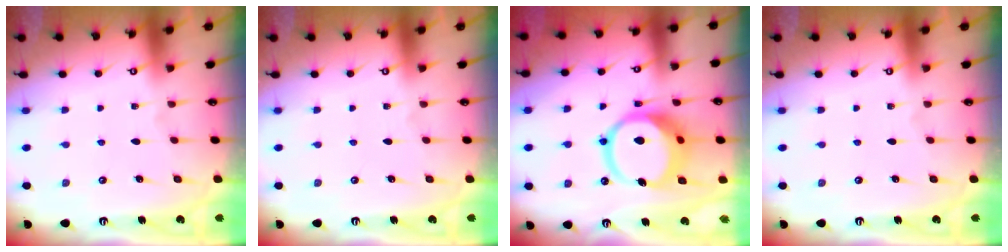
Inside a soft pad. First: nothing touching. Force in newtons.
{"total": 0.0}
{"total": 14.8, "press": 14.6, "slide": 2.0}
{"total": 0.0}